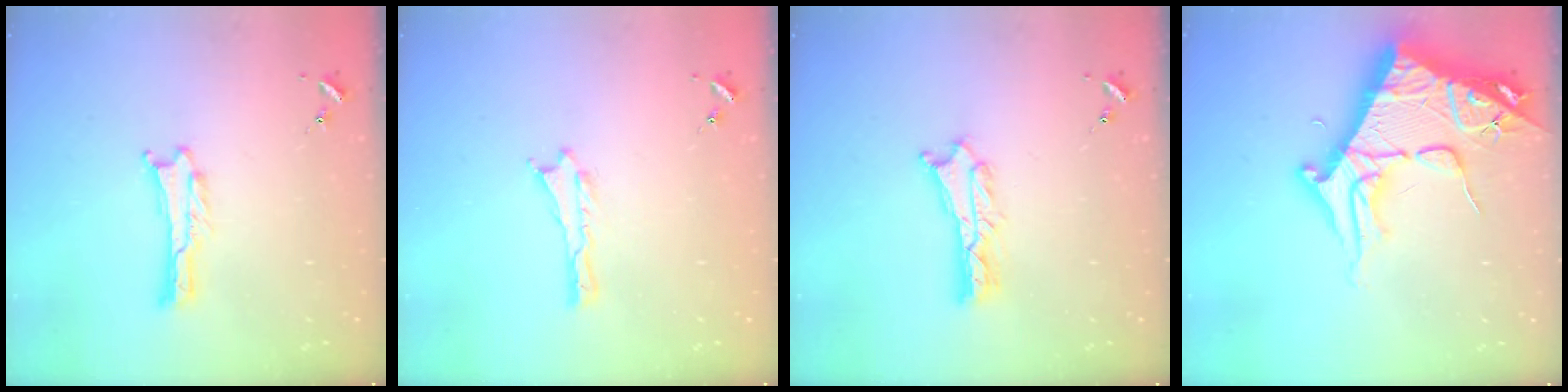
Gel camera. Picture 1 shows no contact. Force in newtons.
{"total": 0.0}
{"total": 2.4, "press": 2.4, "slide": 0.2}
{"total": 12.0, "press": 11.9, "slide": 1.4}